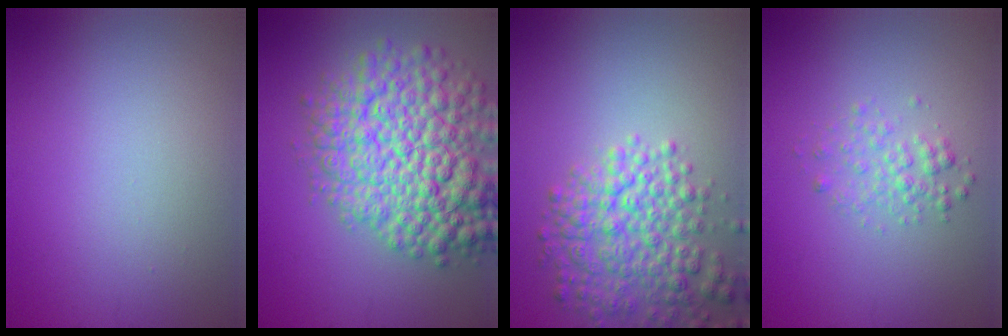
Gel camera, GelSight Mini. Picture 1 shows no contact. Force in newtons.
{"total": 10.8, "press": 10.8, "slide": 0.4}
{"total": 5.8, "press": 5.8, "slide": 0.3}
{"total": 1.9, "press": 1.9, "slide": 0.1}